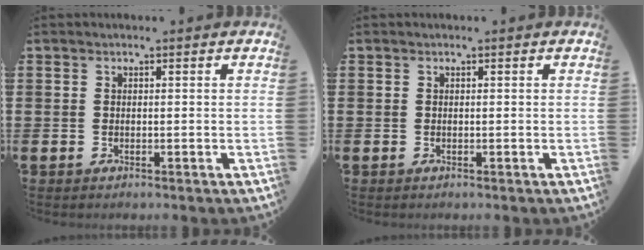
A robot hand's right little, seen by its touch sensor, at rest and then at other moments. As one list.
[{"total": 0.0}]